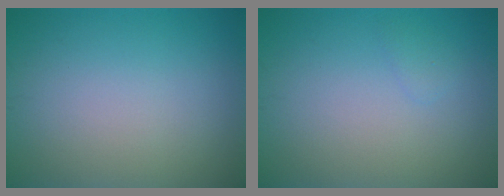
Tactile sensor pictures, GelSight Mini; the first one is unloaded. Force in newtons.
{"total": 0.7, "press": 0.7, "slide": 0.0}